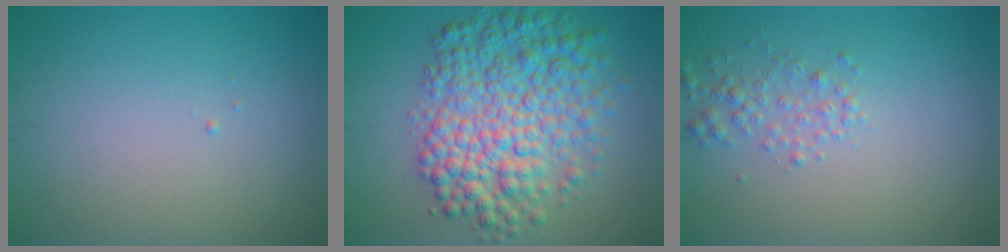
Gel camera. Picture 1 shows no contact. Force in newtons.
{"total": 8.7, "press": 8.7, "slide": 0.1}
{"total": 1.9, "press": 1.9, "slide": 0.1}